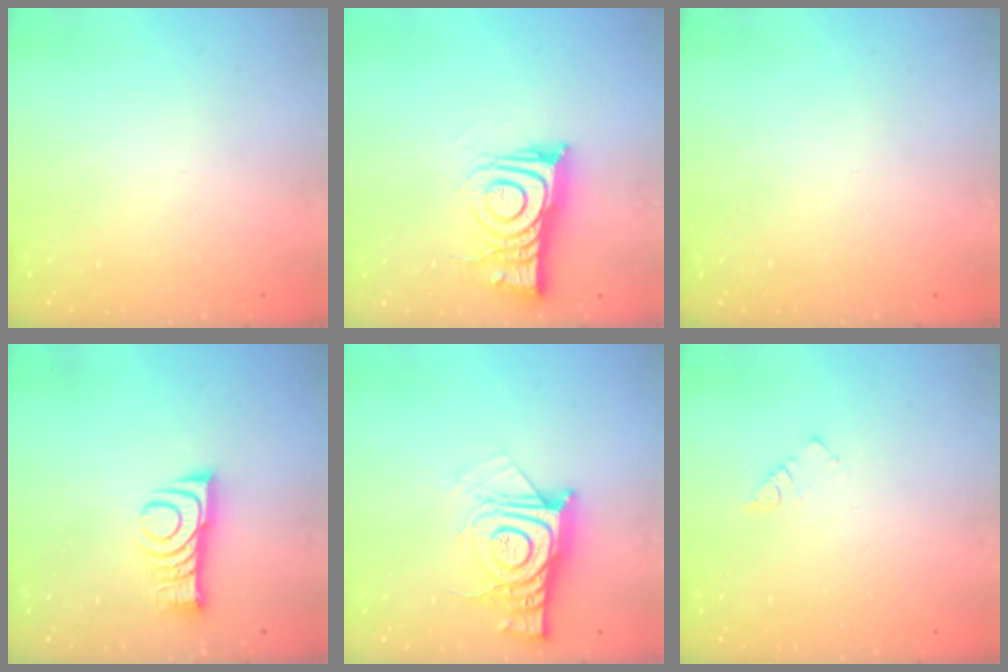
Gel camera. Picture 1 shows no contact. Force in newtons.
{"total": 11.4, "press": 11.3, "slide": 0.9}
{"total": 0.0}
{"total": 8.8, "press": 8.8, "slide": 0.8}
{"total": 14.2, "press": 14.2, "slide": 1.2}
{"total": 2.3, "press": 2.3, "slide": 0.4}